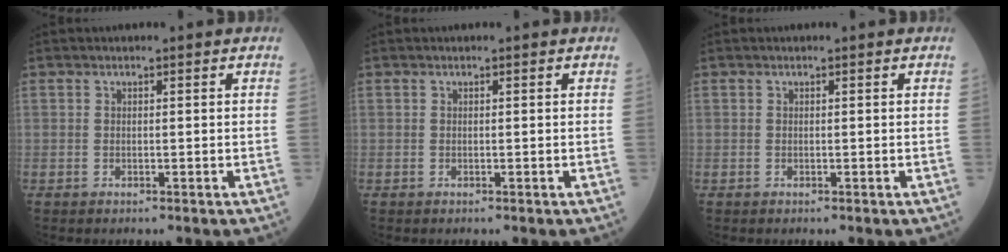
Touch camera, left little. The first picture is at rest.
{"total": 0.0}
{"total": 0.0}